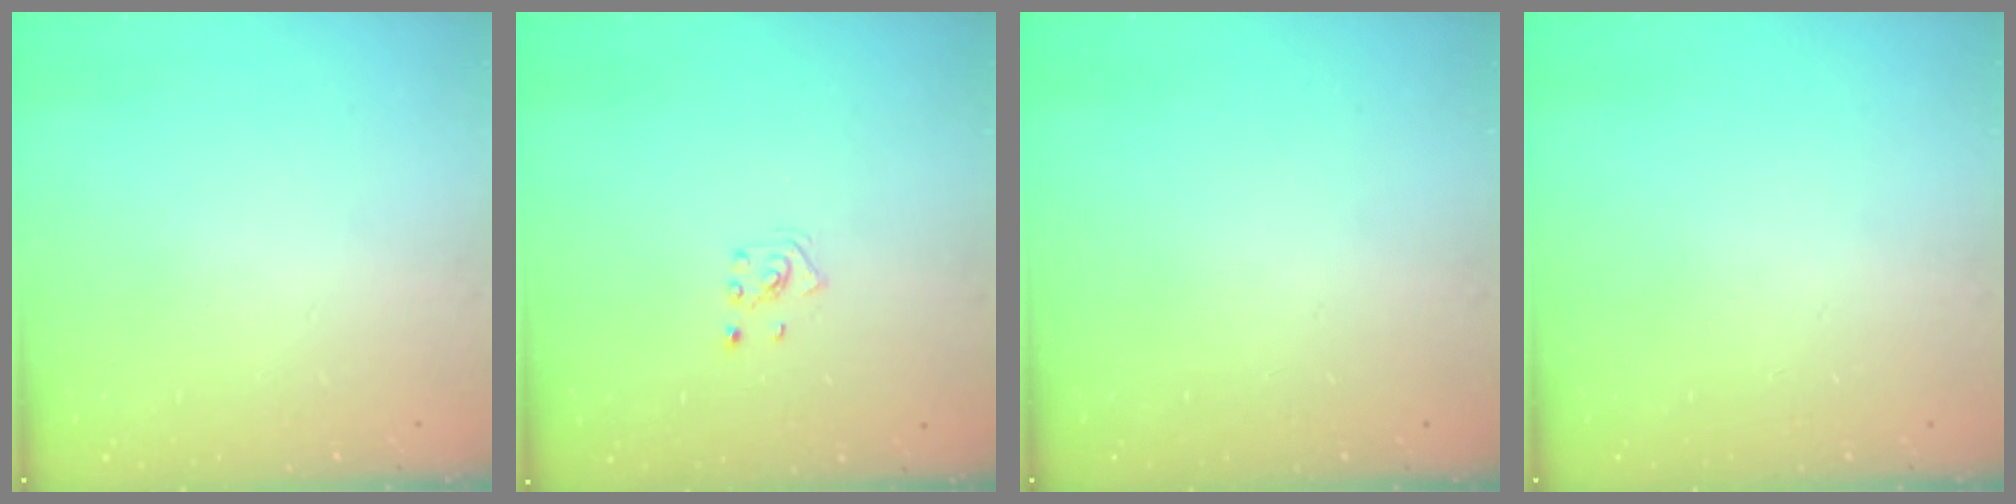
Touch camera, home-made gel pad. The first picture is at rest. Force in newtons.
{"total": 2.1, "press": 2.0, "slide": 0.3}
{"total": 0.0}
{"total": 0.0}